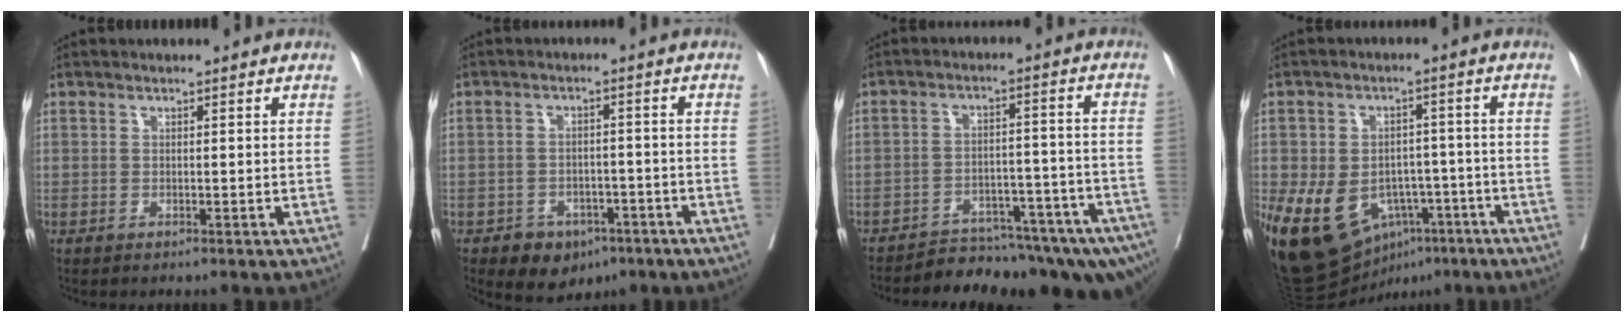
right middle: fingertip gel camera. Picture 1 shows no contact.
{"total": 6.9, "force": [-4.3, 4.7, 2.6], "torque": [-0.033, 0.011, -0.054]}
{"total": 18.4, "force": [-16.0, 4.7, 7.8], "torque": [-0.059, 0.023, -0.207]}
{"total": 16.7, "force": [-7.4, 11.6, 9.6], "torque": [-0.185, 0.012, -0.097]}